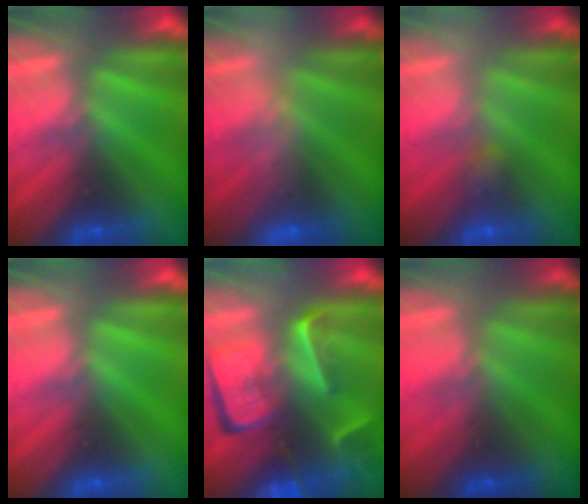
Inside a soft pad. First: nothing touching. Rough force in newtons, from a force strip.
{"total": 2.4}
{"total": 2.2}
{"total": 0.0}
{"total": 9.3}
{"total": 1.5}